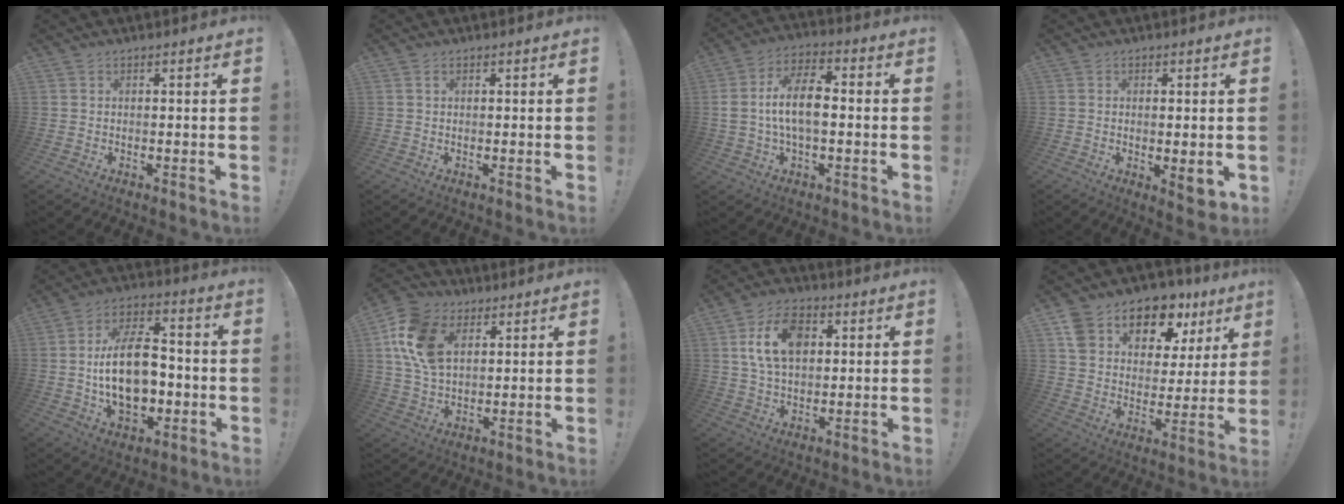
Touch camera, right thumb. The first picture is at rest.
{"total": 0.9, "force": [0.4, 0.3, 0.7], "torque": [-0.011, 0.000, 0.006]}
{"total": 13.2, "force": [-0.5, 6.9, 11.3], "torque": [-0.213, 0.009, -0.009]}
{"total": 4.7, "force": [-0.4, 1.6, 4.4], "torque": [-0.044, -0.011, -0.003]}
{"total": 19.0, "force": [-2.4, 11.7, 14.7], "torque": [-0.267, 0.010, -0.044]}
{"total": 16.1, "force": [5.4, 11.0, 10.4], "torque": [-0.212, -0.003, 0.105]}
{"total": 12.7, "force": [3.3, 8.3, 9.1], "torque": [-0.159, 0.007, 0.060]}
{"total": 14.1, "force": [9.9, 8.4, 5.5], "torque": [-0.084, -0.072, 0.176]}